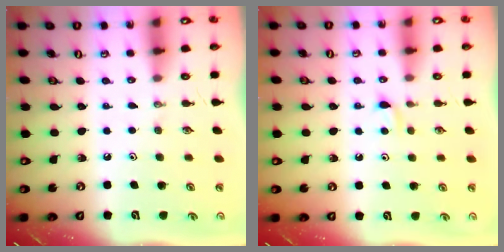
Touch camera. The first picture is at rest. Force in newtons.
{"total": 3.9, "press": 3.9, "slide": 0.6}